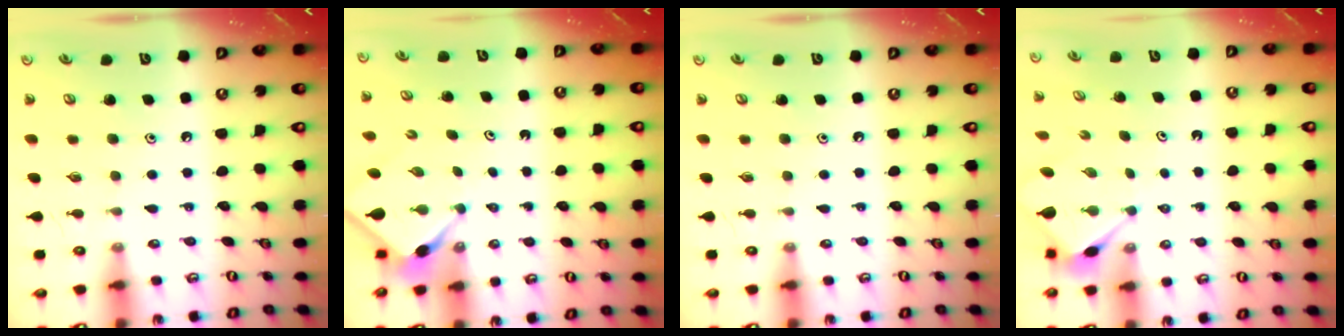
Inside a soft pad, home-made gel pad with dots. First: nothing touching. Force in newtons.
{"total": 3.0, "press": 3.0, "slide": 0.3}
{"total": 0.0}
{"total": 3.1, "press": 3.1, "slide": 0.3}